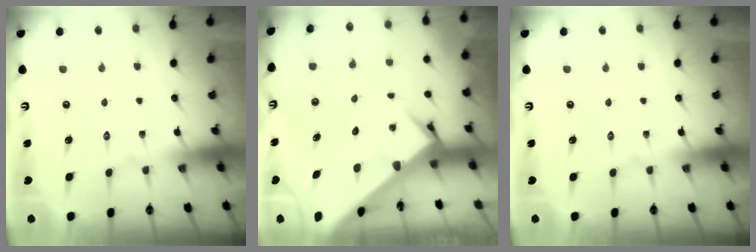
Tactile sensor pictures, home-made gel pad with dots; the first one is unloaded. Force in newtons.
{"total": 3.3, "press": 3.3, "slide": 0.3}
{"total": 0.0}